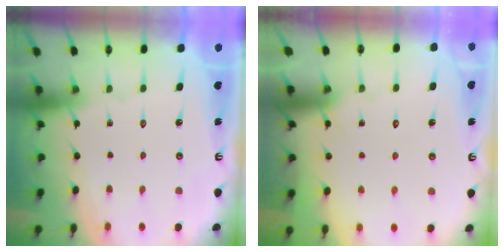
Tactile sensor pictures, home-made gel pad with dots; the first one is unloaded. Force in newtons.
{"total": 4.3, "press": 4.3, "slide": 0.3}